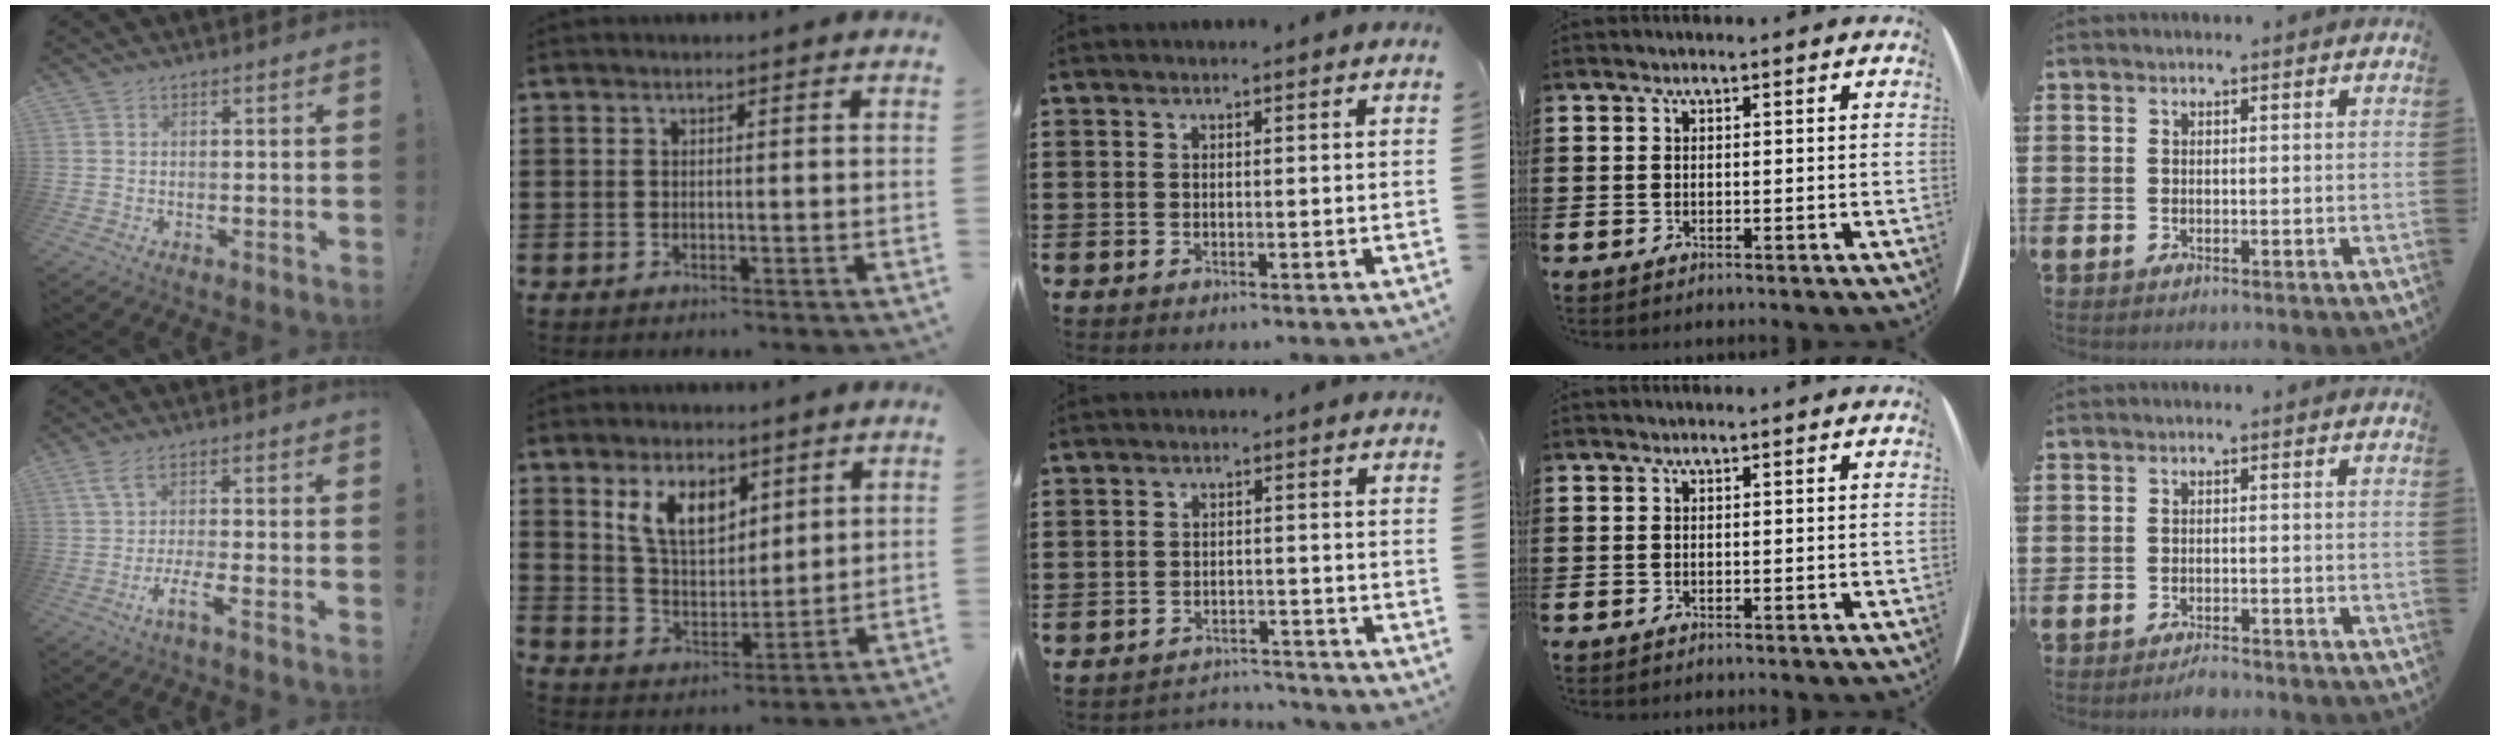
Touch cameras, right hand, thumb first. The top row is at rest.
{"thumb": {"total": 6.6, "force": [-1.0, 0.3, 6.5], "torque": [-0.138, -0.011, -0.022]}, "index": {"total": 8.0, "force": [4.5, 4.4, 4.9], "torque": [-0.116, 0.008, 0.084]}, "middle": {"total": 3.1, "force": [-3.0, 0.5, -0.3], "torque": [-0.003, -0.001, -0.067]}, "little": {"total": 1.4, "force": [-1.4, 0.1, 0.2], "torque": [-0.007, 0.002, -0.028]}}